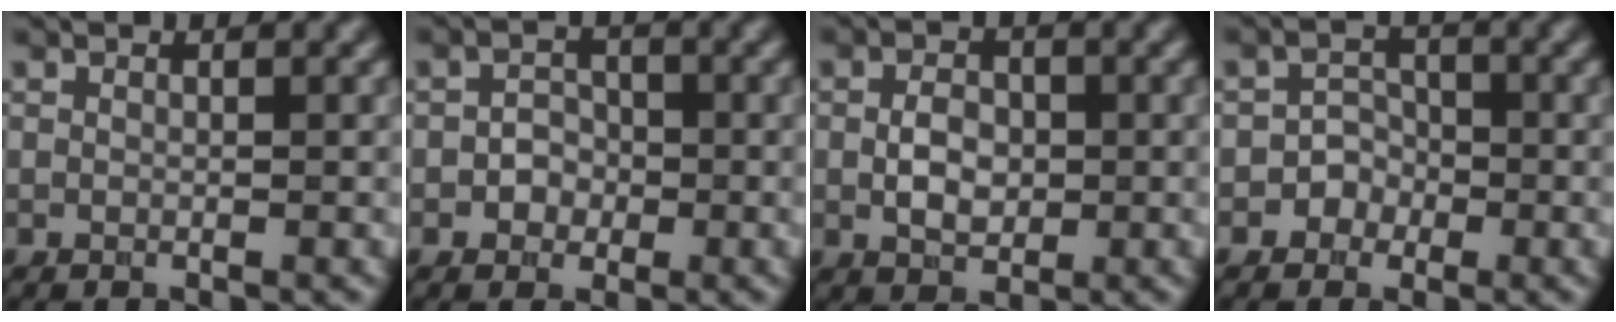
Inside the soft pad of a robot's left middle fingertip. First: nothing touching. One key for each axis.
{"total": 1.8, "fx": -0.6, "fy": 1.6, "fz": 0.7, "tx": -0.004, "ty": 0.004, "tz": -0.011}
{"total": 3.0, "fx": -0.1, "fy": 2.1, "fz": 2.2, "tx": -0.042, "ty": -0.001, "tz": -0.004}
{"total": 1.9, "fx": -0.9, "fy": 1.6, "fz": 0.3, "tx": 0.009, "ty": 0.008, "tz": -0.018}